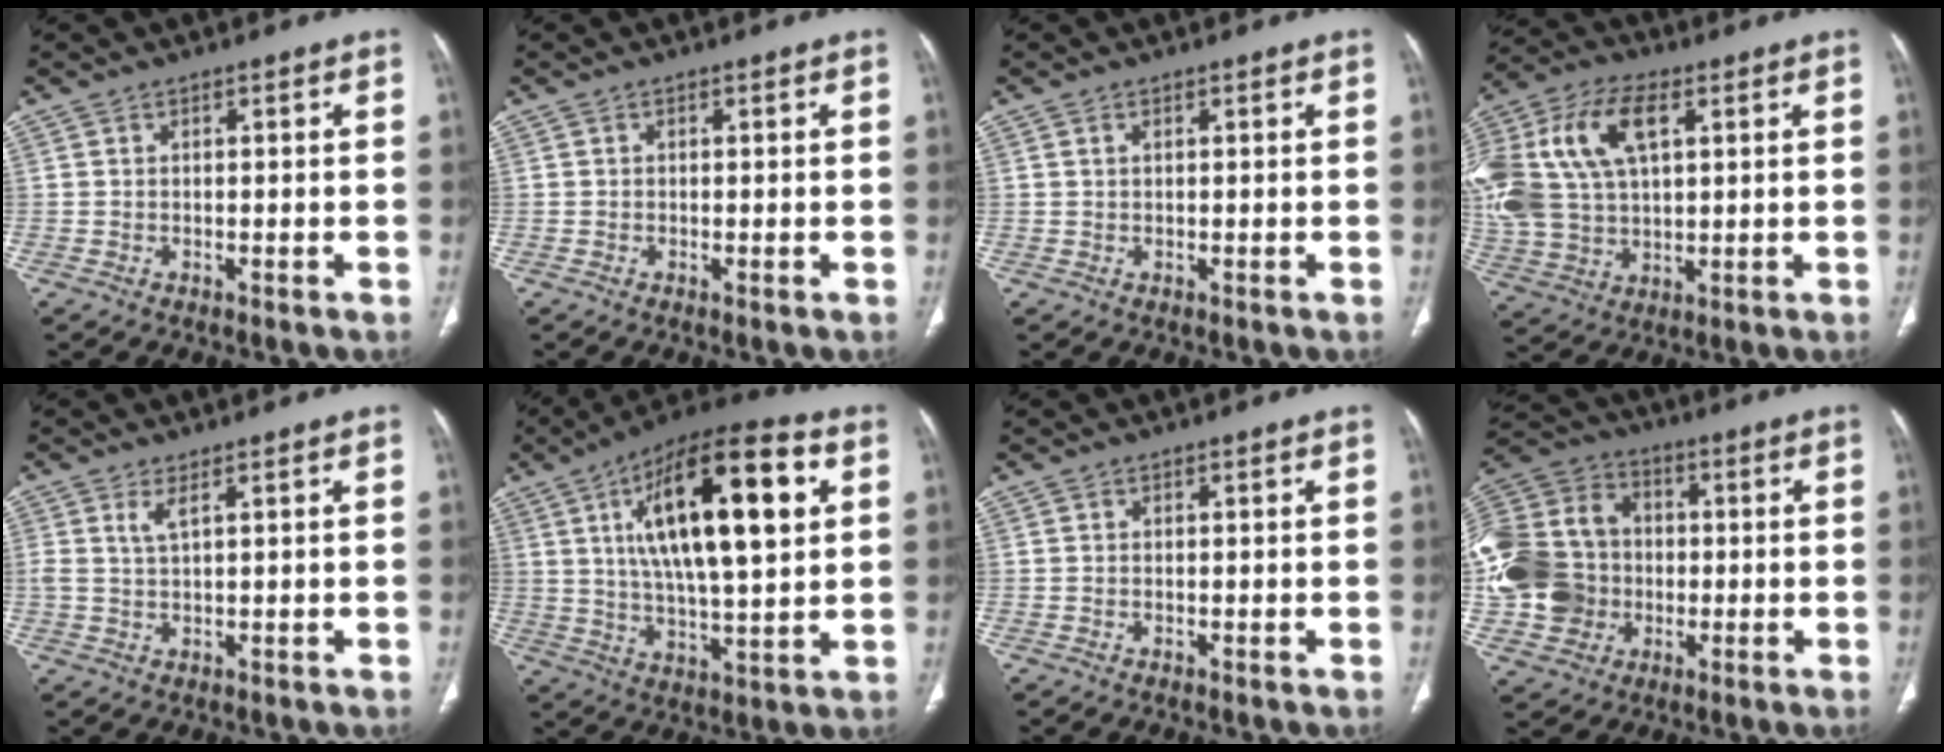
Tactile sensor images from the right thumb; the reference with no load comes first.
{"total": 0.5, "force": [-0.1, 0.2, 0.5], "torque": [-0.011, -0.002, -0.003]}
{"total": 0.6, "force": [0.3, 0.3, 0.4], "torque": [-0.011, 0.003, 0.006]}
{"total": 25.0, "force": [7.1, 15.4, 18.4], "torque": [-0.441, 0.031, 0.137]}
{"total": 2.3, "force": [1.2, 0.5, 1.9], "torque": [-0.048, -0.005, 0.030]}
{"total": 24.3, "force": [6.8, 8.5, 21.7], "torque": [-0.346, -0.001, 0.103]}
{"total": 0.0}
{"total": 21.9, "force": [-1.7, 18.5, 11.6], "torque": [-0.253, 0.033, -0.026]}